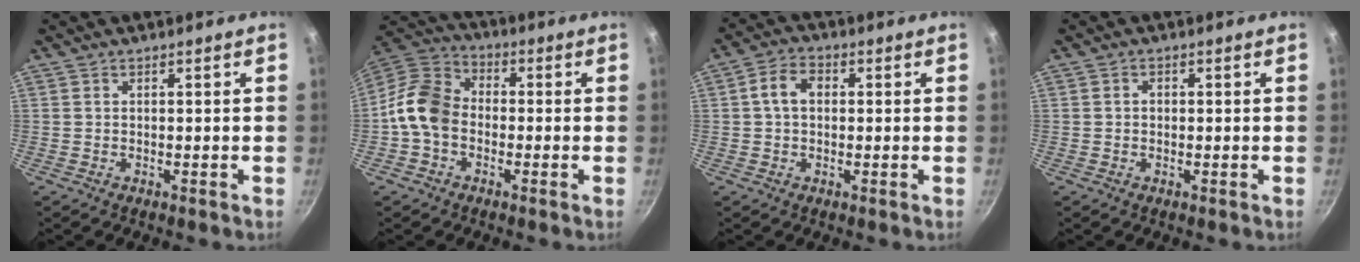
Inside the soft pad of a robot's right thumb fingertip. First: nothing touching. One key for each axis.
{"total": 10.4, "fx": -2.1, "fy": 7.9, "fz": 6.4, "tx": -0.097, "ty": 0.032, "tz": -0.065}
{"total": 5.2, "fx": 0.5, "fy": 3.8, "fz": 3.6, "tx": -0.052, "ty": 0.013, "tz": 0.001}
{"total": 1.1, "fx": -0.1, "fy": 1.0, "fz": 0.6, "tx": -0.008, "ty": 0.005, "tz": -0.002}